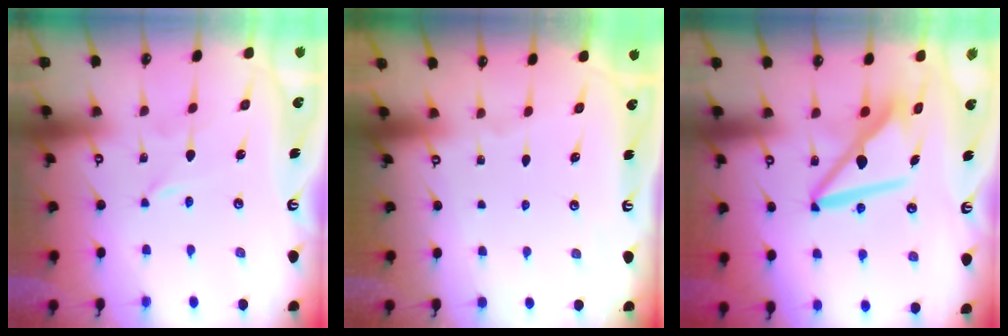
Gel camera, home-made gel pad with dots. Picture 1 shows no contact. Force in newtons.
{"total": 0.0}
{"total": 10.1, "press": 10.1, "slide": 0.9}